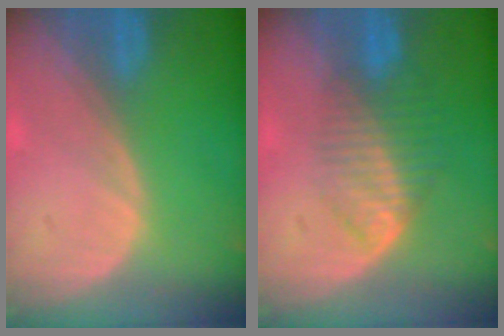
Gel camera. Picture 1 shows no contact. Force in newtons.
{"total": 6.8, "press": 5.8, "slide": 3.5}